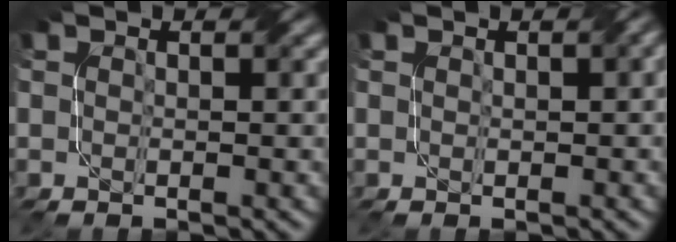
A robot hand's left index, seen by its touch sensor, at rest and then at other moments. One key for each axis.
{"total": 1.2, "fx": 0.4, "fy": 0.2, "fz": 1.1, "tx": -0.013, "ty": 0.004, "tz": 0.009}